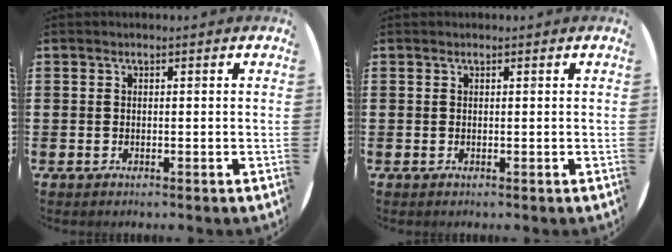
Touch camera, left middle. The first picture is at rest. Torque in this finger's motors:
{"motor_torque": [-0.09, 0.10, -0.03, 0.01]}